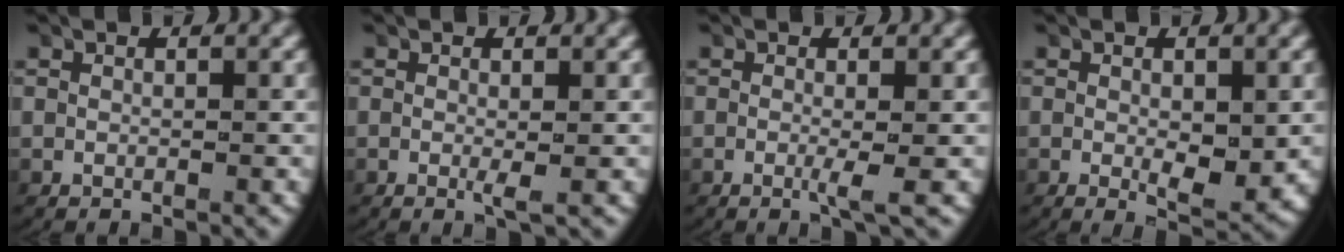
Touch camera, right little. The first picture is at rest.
{"total": 1.0, "force": [-0.2, 0.1, 1.0], "torque": [-0.023, -0.007, -0.002]}
{"total": 1.5, "force": [-0.3, -0.1, 1.5], "torque": [-0.033, -0.008, -0.005]}
{"total": 2.9, "force": [-0.3, 1.4, 2.5], "torque": [-0.048, -0.023, 0.003]}